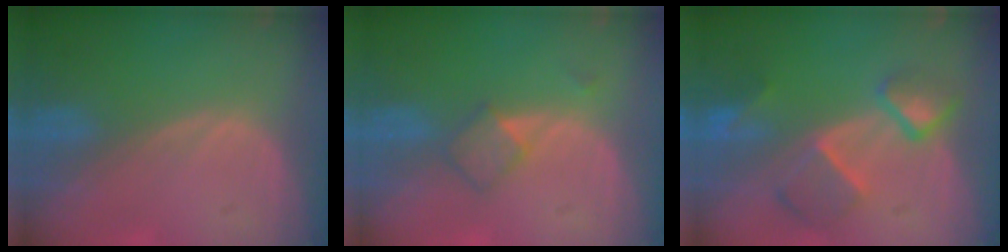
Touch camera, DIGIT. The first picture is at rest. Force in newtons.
{"total": 3.1, "press": 3.1, "slide": 0.2}
{"total": 7.5, "press": 6.7, "slide": 3.5}